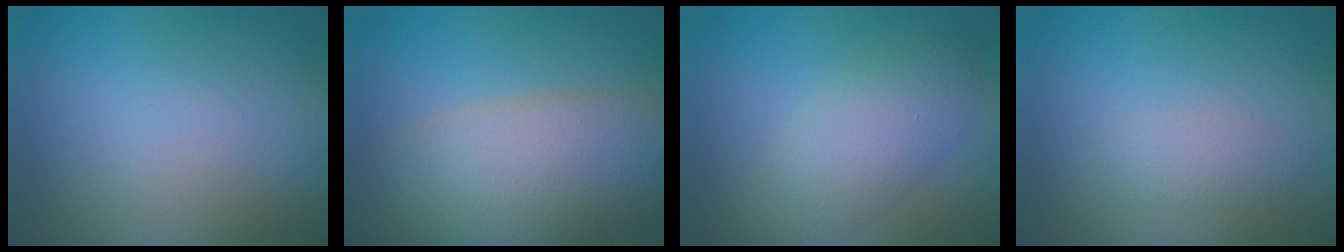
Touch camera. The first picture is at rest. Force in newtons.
{"total": 10.1, "press": 10.0, "slide": 0.6}
{"total": 4.5, "press": 4.4, "slide": 0.4}
{"total": 1.6, "press": 1.6, "slide": 0.1}